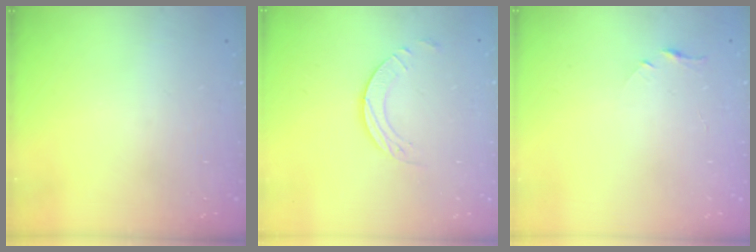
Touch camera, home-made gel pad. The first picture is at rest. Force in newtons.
{"total": 3.8, "press": 3.8, "slide": 0.3}
{"total": 2.8, "press": 2.7, "slide": 0.4}